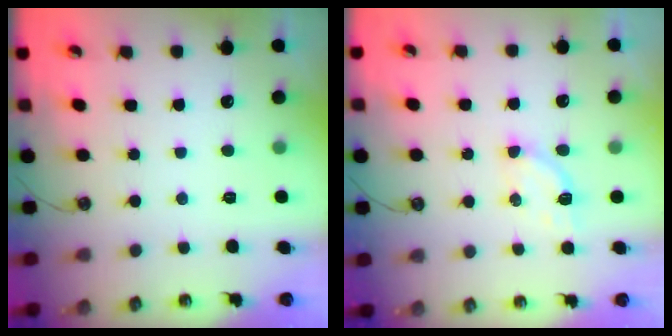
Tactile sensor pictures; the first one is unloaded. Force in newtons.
{"total": 3.8, "press": 3.8, "slide": 0.5}